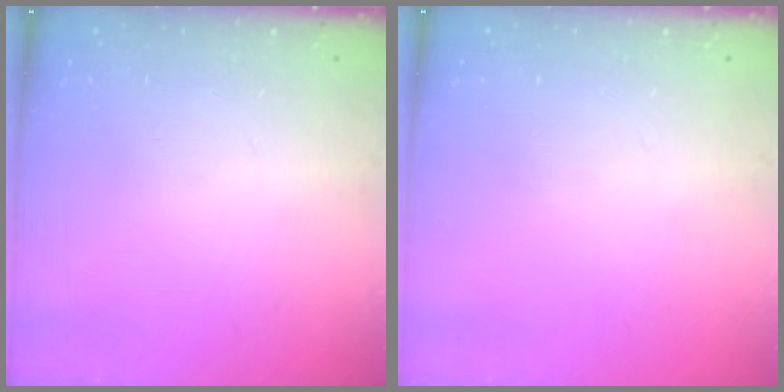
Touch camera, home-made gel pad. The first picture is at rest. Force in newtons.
{"total": 0.0}